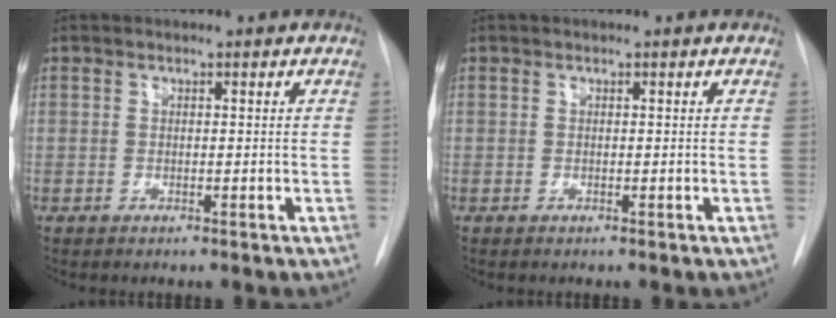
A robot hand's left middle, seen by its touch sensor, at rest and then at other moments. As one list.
[{"total": 0.0}]